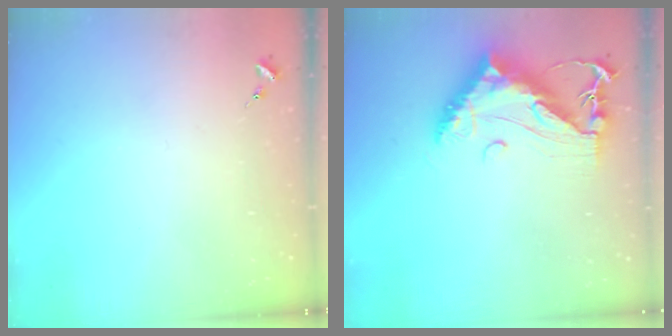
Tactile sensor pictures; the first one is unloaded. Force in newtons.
{"total": 14.4, "press": 14.3, "slide": 1.4}